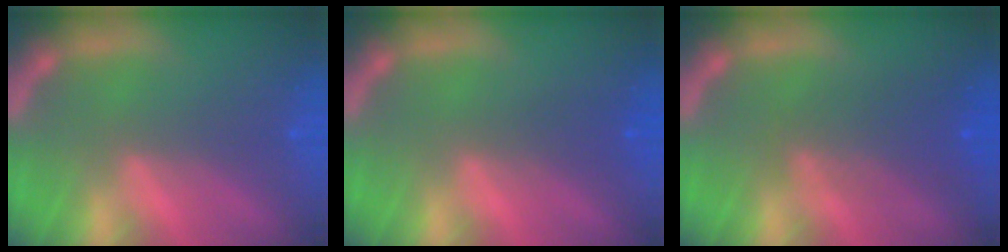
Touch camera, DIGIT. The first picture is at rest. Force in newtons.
{"total": 1.4}
{"total": 4.1}